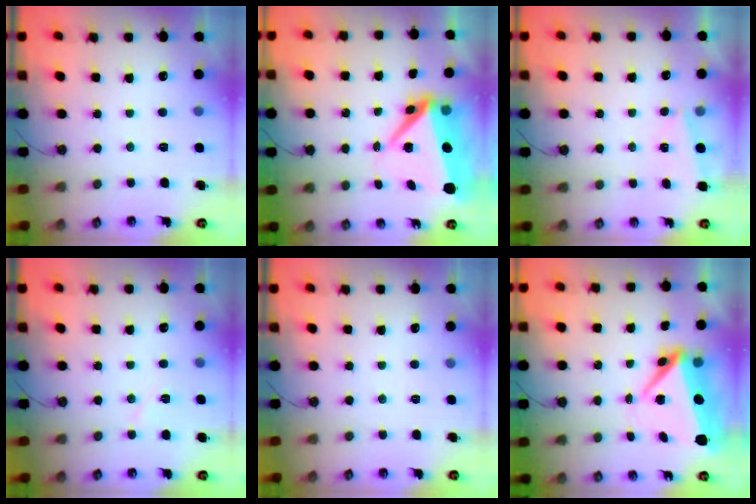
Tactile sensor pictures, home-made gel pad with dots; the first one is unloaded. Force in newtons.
{"total": 10.8, "press": 10.7, "slide": 1.2}
{"total": 2.1, "press": 0.8, "slide": 1.9}
{"total": 5.4, "press": 5.0, "slide": 2.0}
{"total": 0.0}
{"total": 8.5, "press": 8.2, "slide": 2.0}